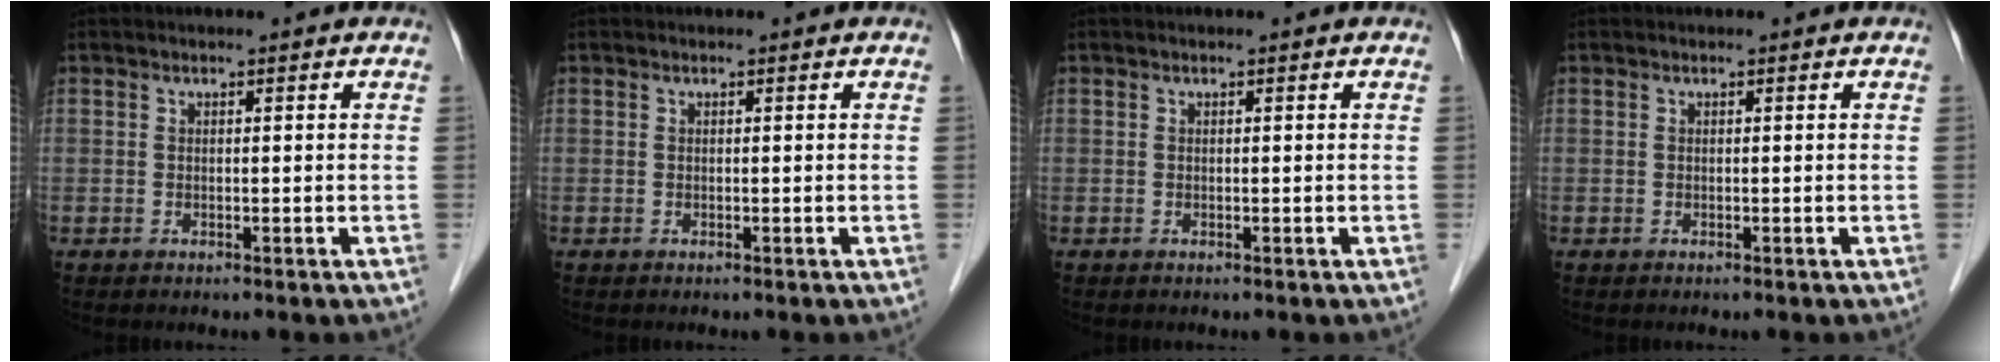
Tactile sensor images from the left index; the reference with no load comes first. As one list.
[{"total": 0.0}, {"total": 0.0}, {"total": 0.0}]